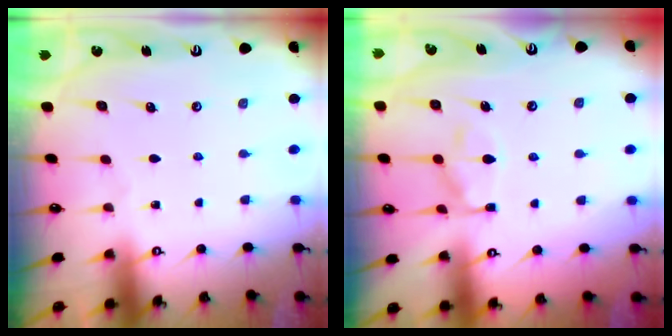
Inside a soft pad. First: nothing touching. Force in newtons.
{"total": 10.4, "press": 10.4, "slide": 0.9}